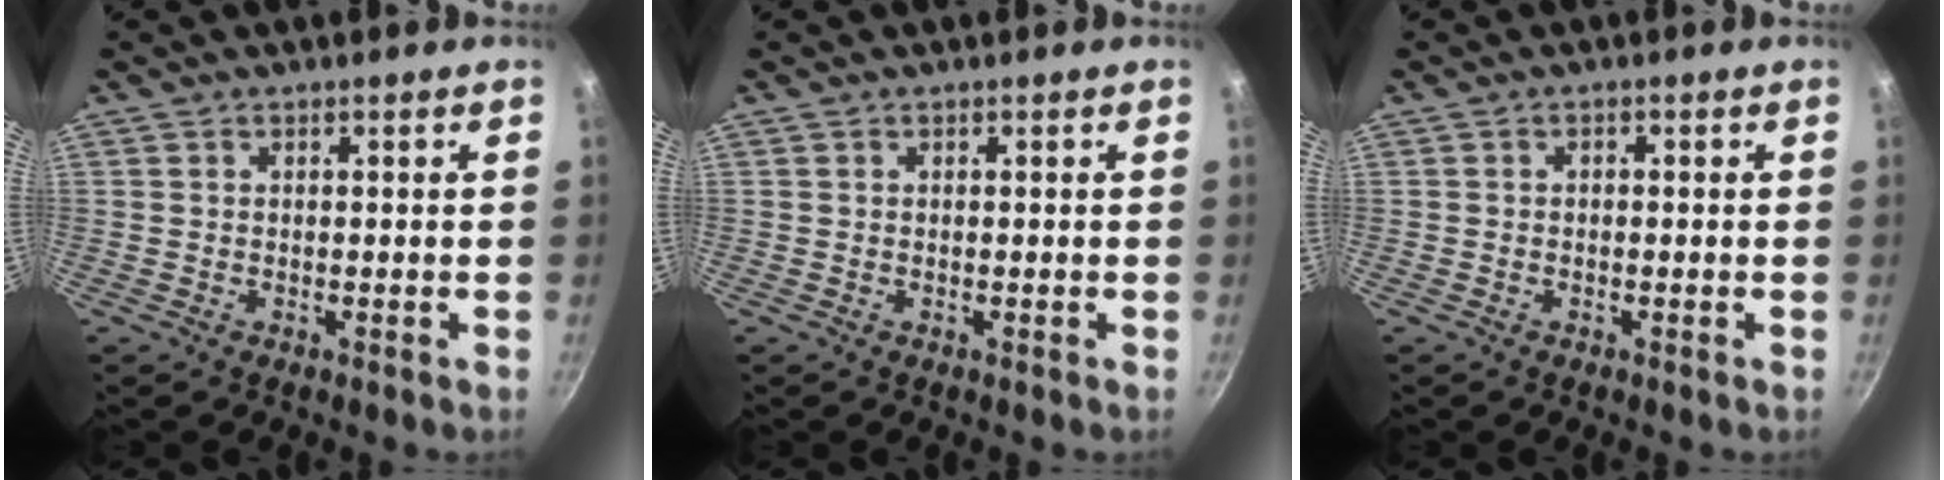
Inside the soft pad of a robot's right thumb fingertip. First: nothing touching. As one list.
[{"total": 0.0}, {"total": 0.6, "force": [-0.3, 0.4, 0.3], "torque": [-0.006, 0.004, -0.005]}]